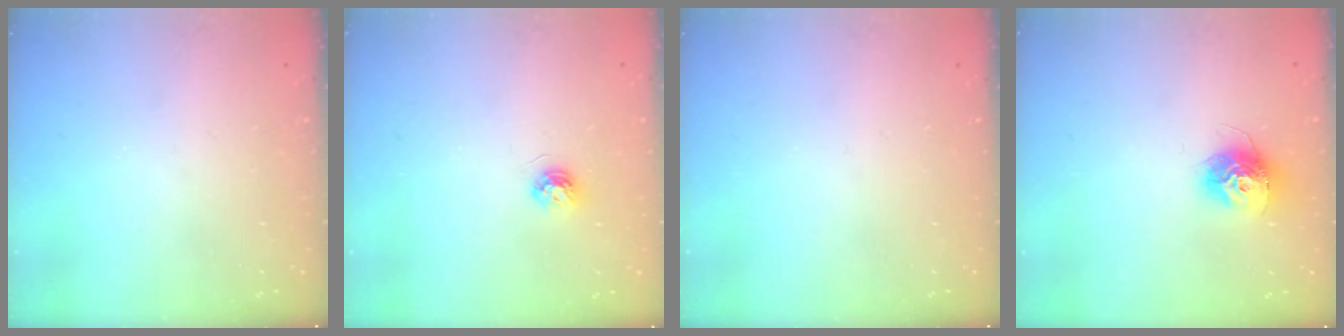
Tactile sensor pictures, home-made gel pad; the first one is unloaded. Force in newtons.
{"total": 4.5, "press": 4.5, "slide": 0.7}
{"total": 0.0}
{"total": 11.8, "press": 11.8, "slide": 0.9}